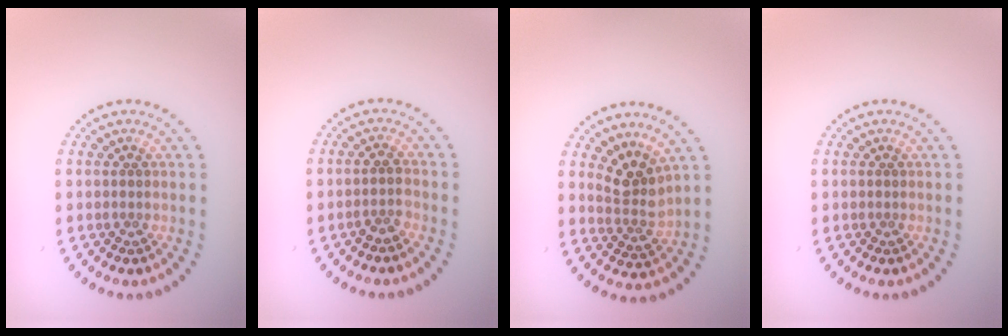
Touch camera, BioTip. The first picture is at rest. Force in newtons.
{"total": 1.4, "press": 1.2, "slide": 0.6}
{"total": 2.9, "press": 2.2, "slide": 2.0}
{"total": 0.0}